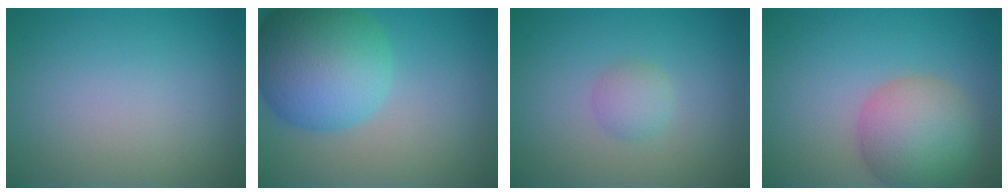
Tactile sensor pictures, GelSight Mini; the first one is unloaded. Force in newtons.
{"total": 10.4, "press": 10.3, "slide": 0.3}
{"total": 1.6, "press": 1.6, "slide": 0.0}
{"total": 6.8, "press": 6.8, "slide": 0.2}